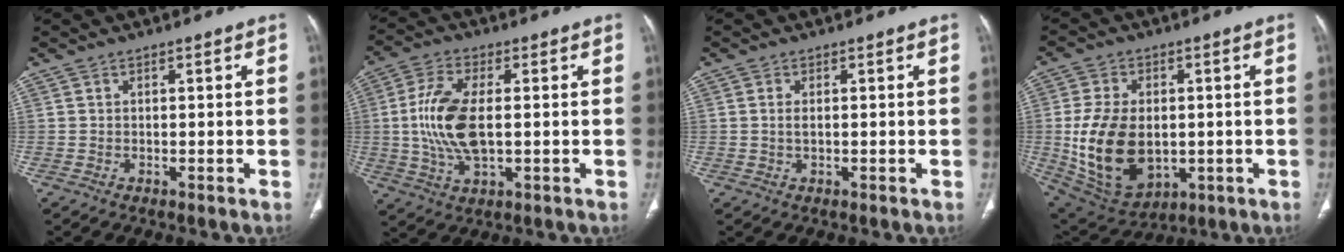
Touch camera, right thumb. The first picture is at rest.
{"total": 12.0, "force": [0.2, 5.6, 10.6], "torque": [-0.230, 0.000, 0.006]}
{"total": 1.4, "force": [0.2, 0.6, 1.2], "torque": [-0.029, 0.000, 0.006]}
{"total": 17.6, "force": [-1.3, 11.6, 13.2], "torque": [-0.232, -0.008, 0.006]}